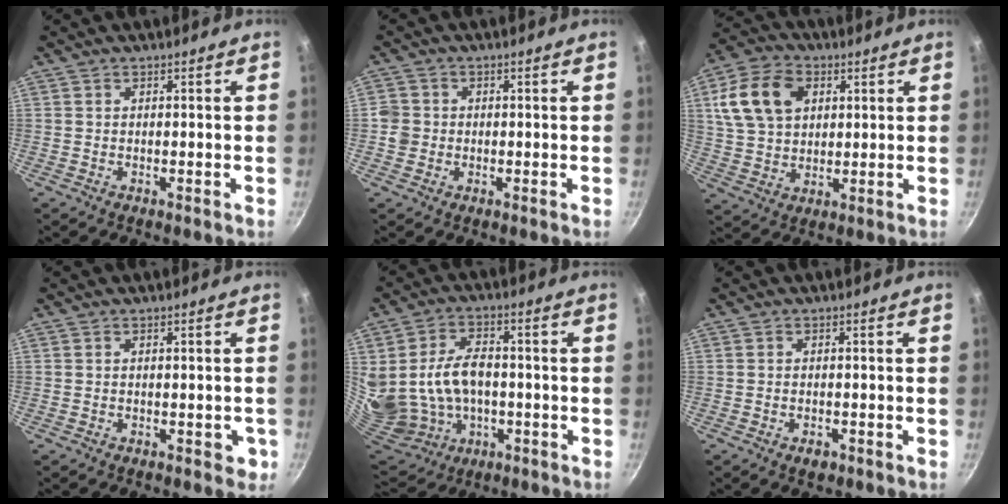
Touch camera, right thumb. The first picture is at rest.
{"total": 3.3, "force": [-0.5, 3.1, 1.0], "torque": [-0.001, 0.012, -0.013]}
{"total": 14.0, "force": [4.3, 10.0, 8.8], "torque": [-0.149, 0.005, 0.076]}
{"total": 2.6, "force": [-0.8, 1.4, 2.0], "torque": [-0.011, 0.004, -0.011]}
{"total": 17.5, "force": [-1.0, 12.6, 12.1], "torque": [-0.224, 0.007, 0.004]}
{"total": 2.0, "force": [-1.1, 1.2, 1.2], "torque": [-0.023, 0.005, -0.013]}